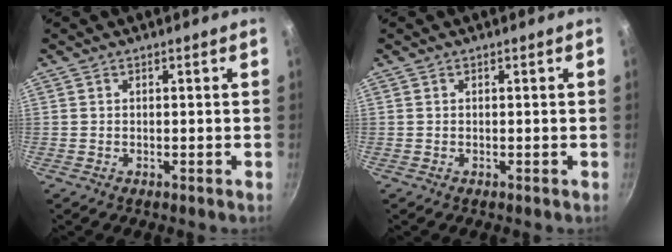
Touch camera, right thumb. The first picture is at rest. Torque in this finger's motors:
{"motor_torque": [0.00, 0.00, 0.06, 0.06, 0.00]}